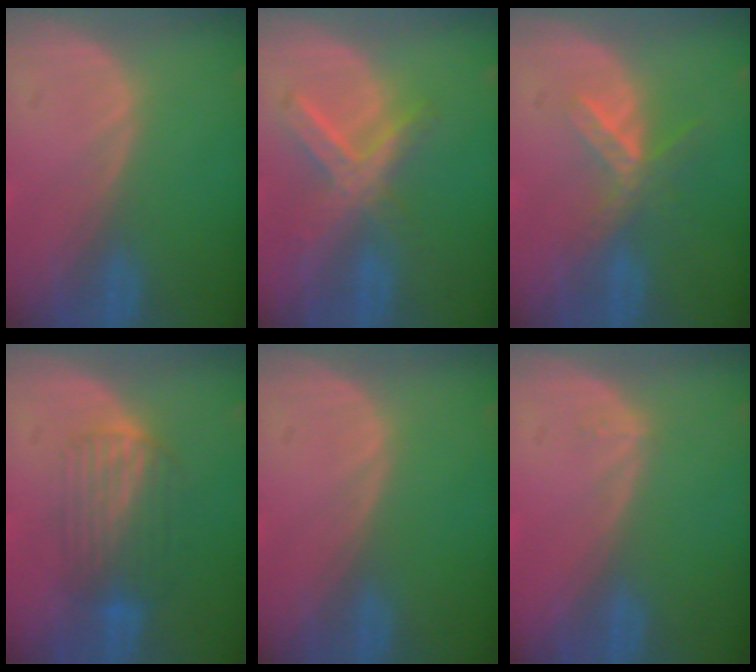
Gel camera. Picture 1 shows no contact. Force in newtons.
{"total": 7.0, "press": 6.2, "slide": 3.2}
{"total": 5.6, "press": 4.9, "slide": 2.7}
{"total": 6.8, "press": 6.1, "slide": 3.2}
{"total": 0.0}
{"total": 0.6, "press": 0.4, "slide": 0.5}